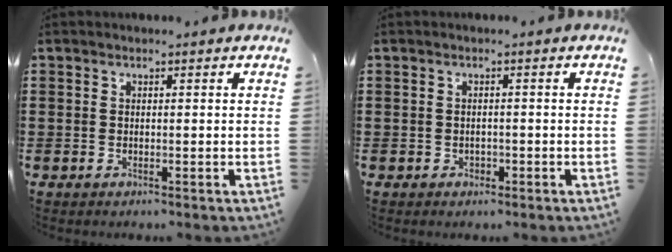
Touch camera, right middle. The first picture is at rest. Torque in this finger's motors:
{"motor_torque": [2.14, 0.00, 0.00, 0.01]}